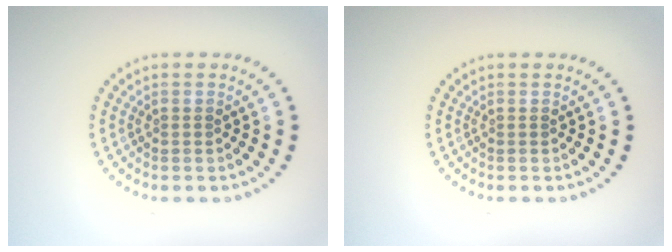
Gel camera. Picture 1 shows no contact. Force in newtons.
{"total": 0.0}